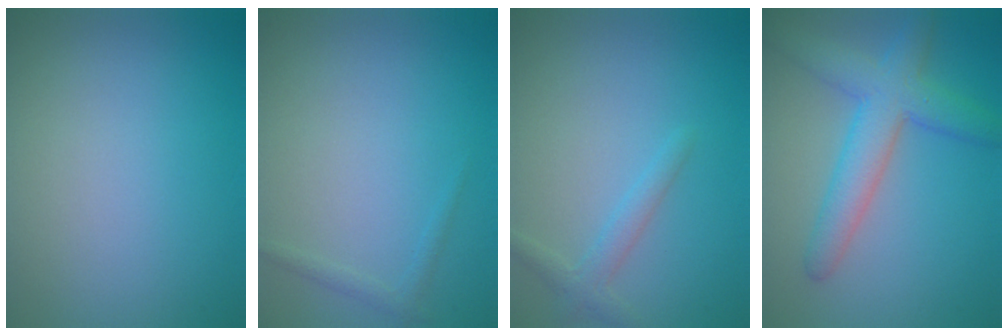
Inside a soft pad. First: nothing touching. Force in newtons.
{"total": 0.8, "press": 0.8, "slide": 0.1}
{"total": 1.6, "press": 1.6, "slide": 0.1}
{"total": 5.3, "press": 5.3, "slide": 0.1}